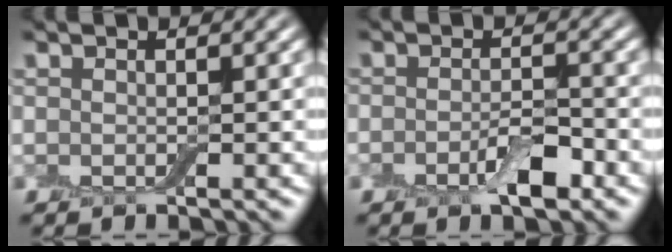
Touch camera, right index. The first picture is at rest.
{"total": 2.9, "force": [-1.4, 1.1, 2.3], "torque": [-0.042, 0.000, -0.028]}